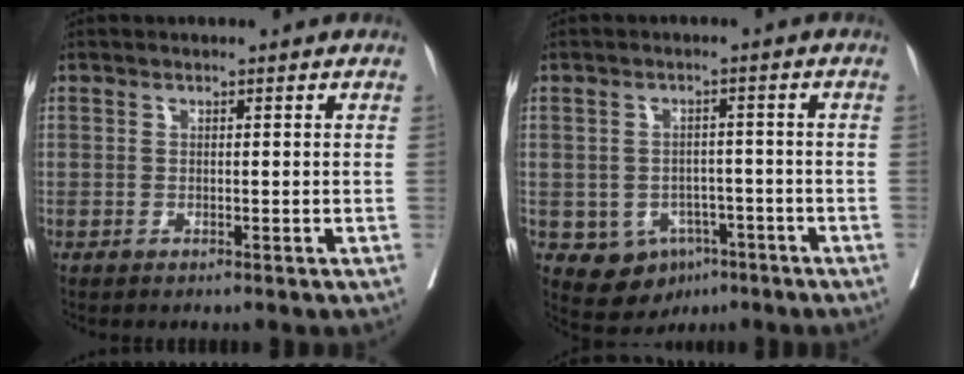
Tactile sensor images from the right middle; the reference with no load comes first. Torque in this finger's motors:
{"motor_torque": [0.63, -0.50, 0.02, 0.03]}